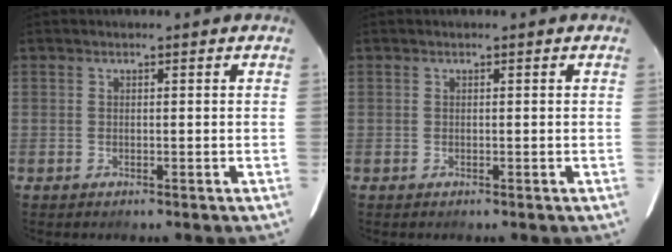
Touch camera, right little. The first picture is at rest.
{"total": 0.0}